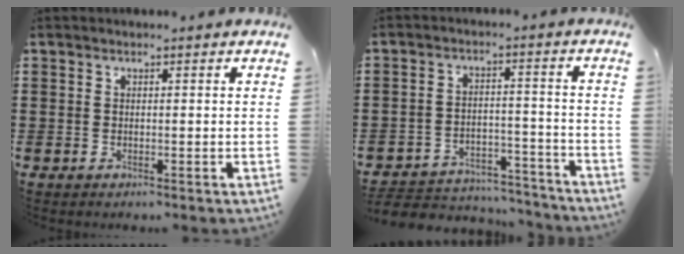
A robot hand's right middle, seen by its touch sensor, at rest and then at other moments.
{"total": 5.1, "force": [-4.9, 1.0, 0.7], "torque": [-0.020, 0.006, -0.102]}